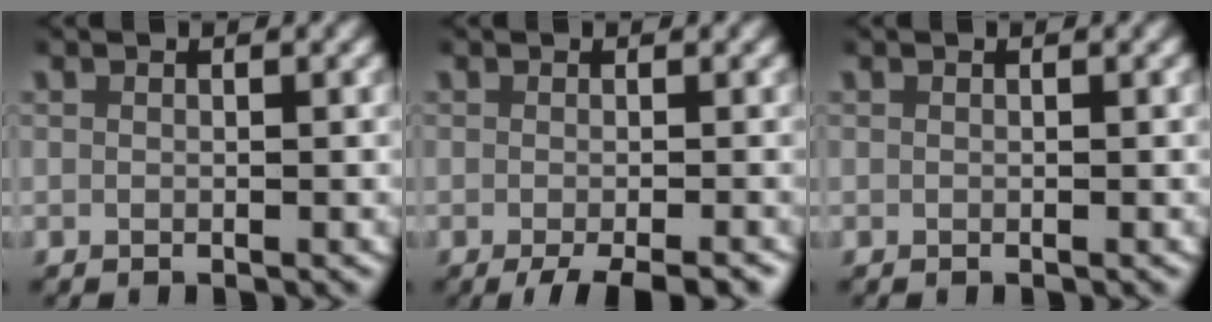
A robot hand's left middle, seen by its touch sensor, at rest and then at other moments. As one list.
[{"total": 4.7, "force": [-3.6, 1.1, 2.8], "torque": [-0.030, -0.009, -0.047]}, {"total": 0.0}]